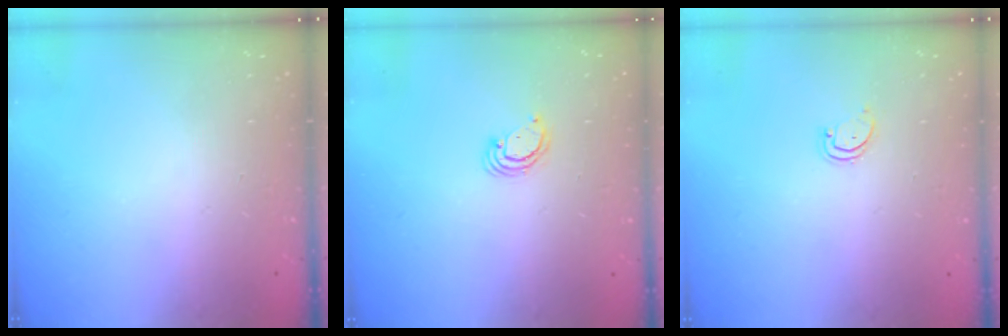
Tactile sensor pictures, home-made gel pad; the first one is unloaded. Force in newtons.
{"total": 2.7, "press": 2.7, "slide": 0.2}
{"total": 2.3, "press": 2.3, "slide": 0.1}